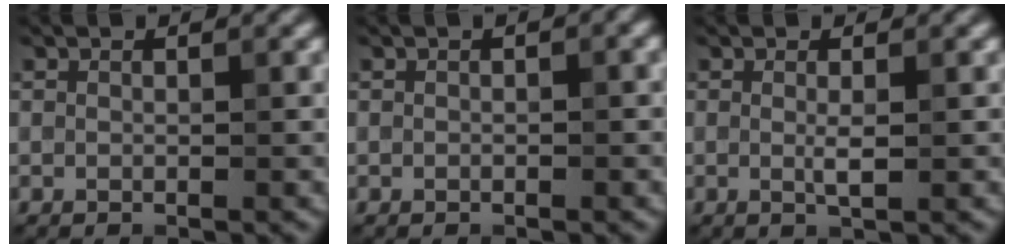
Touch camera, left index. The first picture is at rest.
{"total": 1.1, "force": [0.0, 0.3, 1.1], "torque": [-0.018, 0.001, -0.001]}
{"total": 1.4, "force": [0.0, 0.2, 1.3], "torque": [-0.026, -0.002, -0.001]}